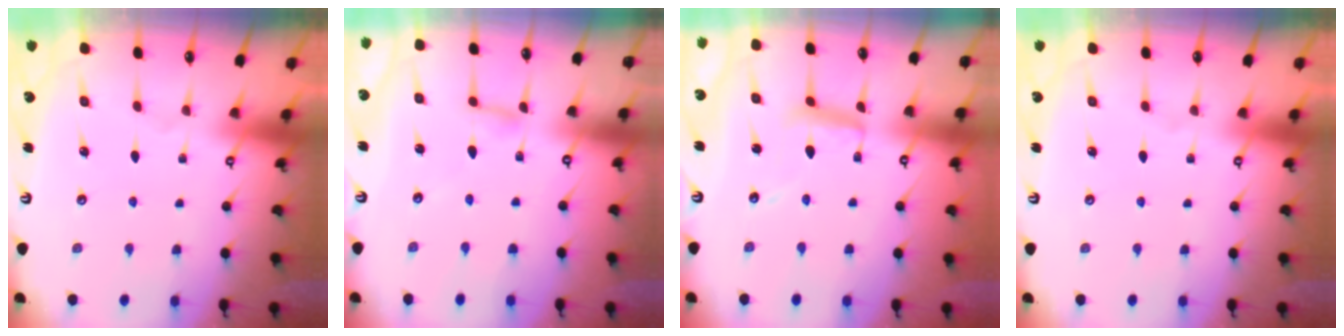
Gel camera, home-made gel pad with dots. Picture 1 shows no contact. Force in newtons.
{"total": 2.4, "press": 2.4, "slide": 0.1}
{"total": 9.6, "press": 9.5, "slide": 0.8}
{"total": 0.0}